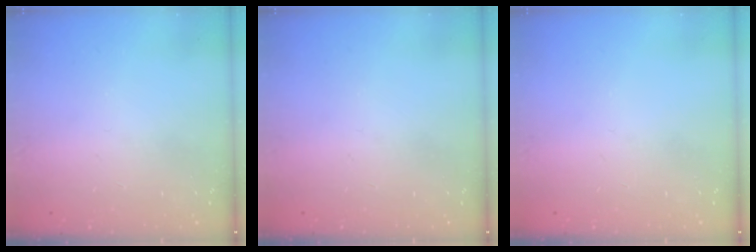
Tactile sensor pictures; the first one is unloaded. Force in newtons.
{"total": 0.0}
{"total": 0.0}